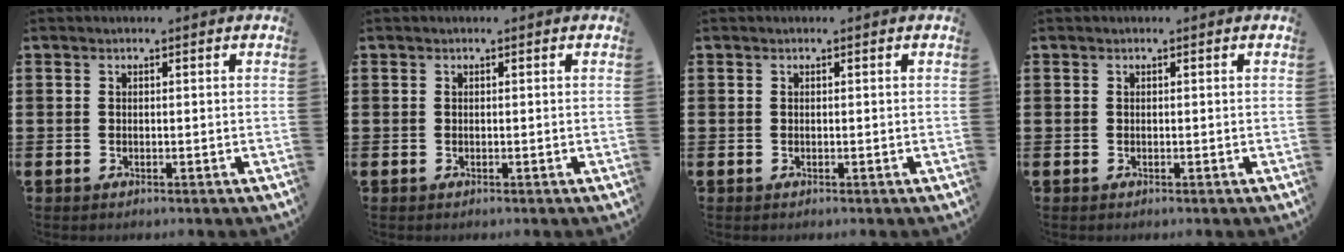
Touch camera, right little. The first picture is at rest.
{"total": 0.0}
{"total": 0.0}
{"total": 0.0}